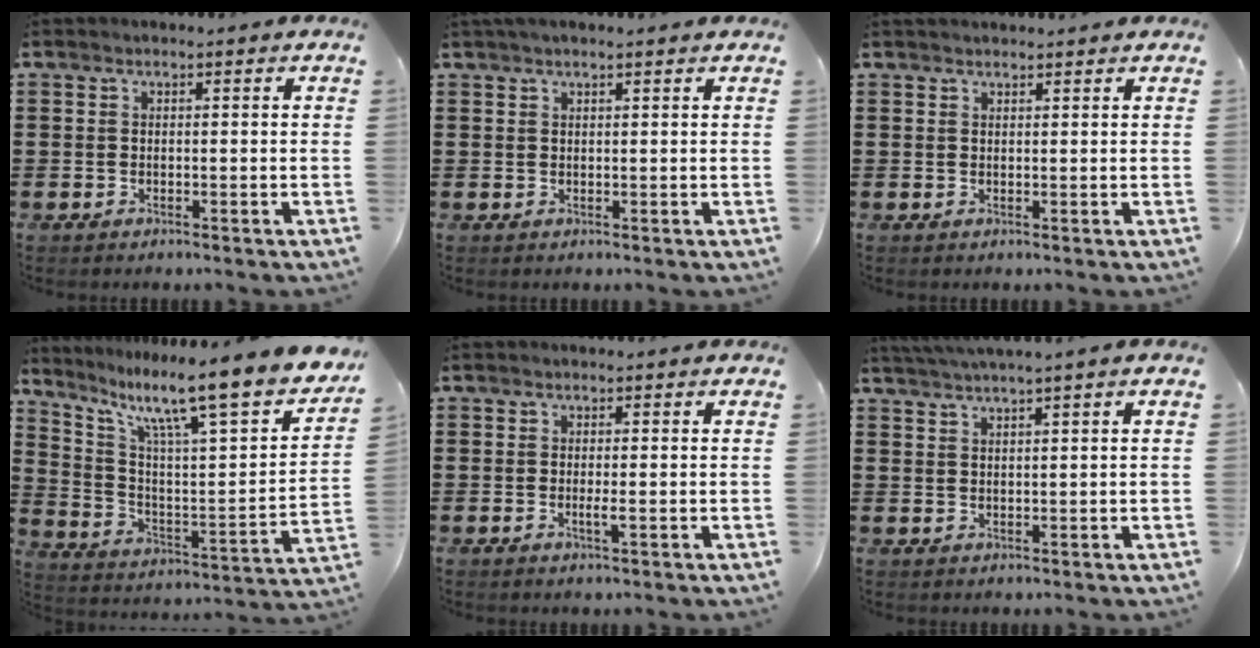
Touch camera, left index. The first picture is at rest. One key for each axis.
{"total": 1.5, "fx": 1.2, "fy": 0.0, "fz": 0.9, "tx": -0.019, "ty": 0.000, "tz": 0.022}
{"total": 1.0, "fx": 1.0, "fy": 0.2, "fz": 0.0, "tx": -0.002, "ty": 0.000, "tz": 0.019}
{"total": 11.8, "fx": 9.0, "fy": 1.1, "fz": 7.6, "tx": -0.151, "ty": -0.079, "tz": 0.135}
{"total": 1.4, "fx": -0.1, "fy": 0.1, "fz": 1.4, "tx": -0.025, "ty": -0.004, "tz": -0.002}
{"total": 2.3, "fx": 1.9, "fy": -0.7, "fz": 1.0, "tx": -0.022, "ty": -0.001, "tz": 0.036}